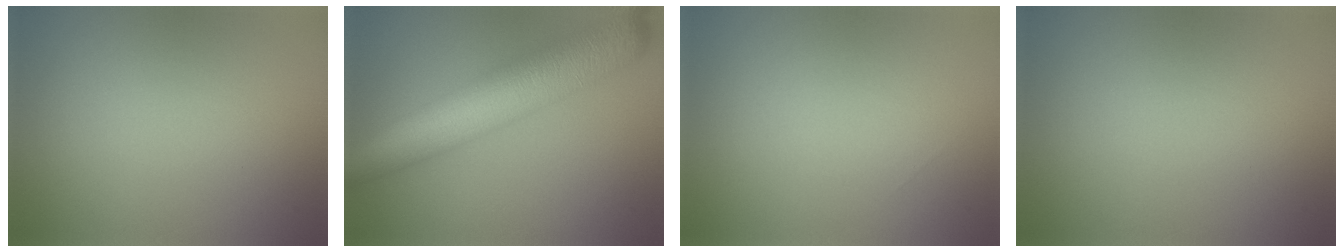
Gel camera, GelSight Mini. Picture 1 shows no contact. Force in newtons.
{"total": 10.9, "press": 10.9, "slide": 0.4}
{"total": 0.0}
{"total": 0.0}